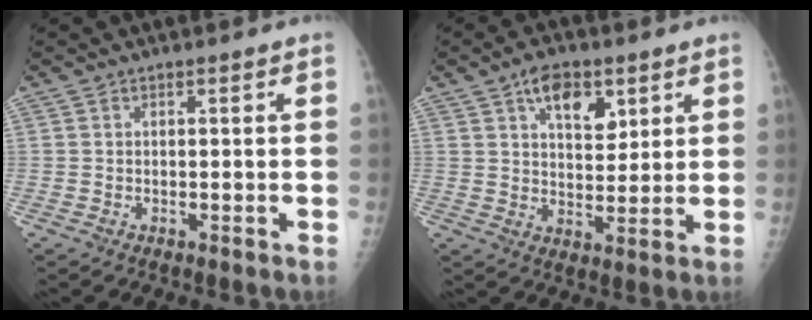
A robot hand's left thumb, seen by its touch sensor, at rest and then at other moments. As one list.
[{"total": 8.7, "force": [4.4, 4.9, 5.8], "torque": [-0.061, -0.022, 0.068]}]